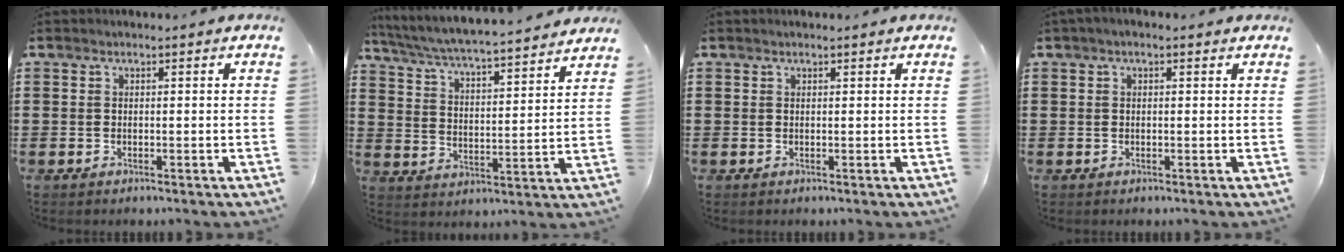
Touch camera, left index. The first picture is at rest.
{"total": 4.9, "force": [4.7, -0.4, 1.4], "torque": [-0.051, -0.038, 0.072]}
{"total": 0.0}
{"total": 0.8, "force": [0.0, 0.4, 0.7], "torque": [-0.014, 0.003, 0.000]}